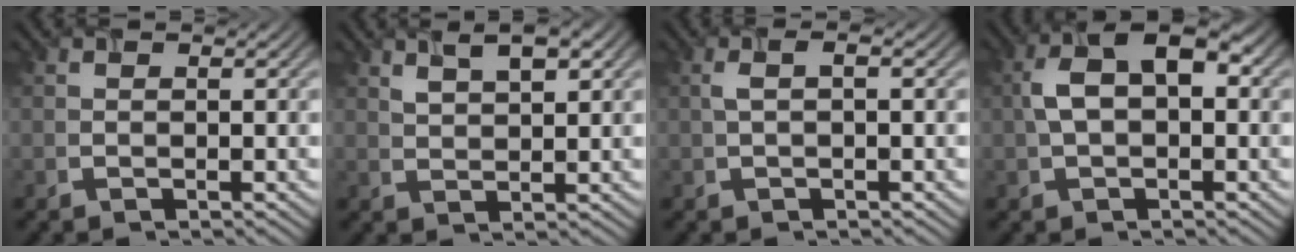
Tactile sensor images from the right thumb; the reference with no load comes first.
{"total": 4.2, "force": [2.2, 1.6, 3.2], "torque": [-0.059, 0.006, 0.048]}
{"total": 1.6, "force": [-0.3, 0.2, 1.6], "torque": [-0.030, 0.008, -0.003]}
{"total": 7.6, "force": [0.8, 4.3, 6.2], "torque": [-0.109, 0.015, 0.008]}